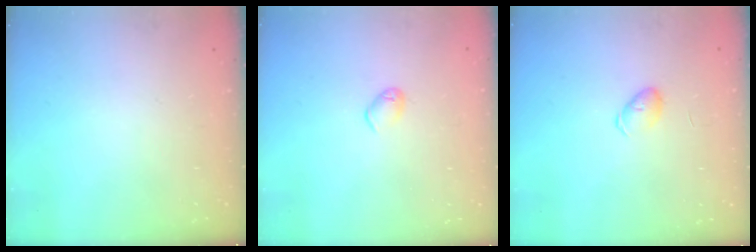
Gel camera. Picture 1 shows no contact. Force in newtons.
{"total": 5.1, "press": 5.1, "slide": 0.7}
{"total": 4.5, "press": 4.5, "slide": 0.5}